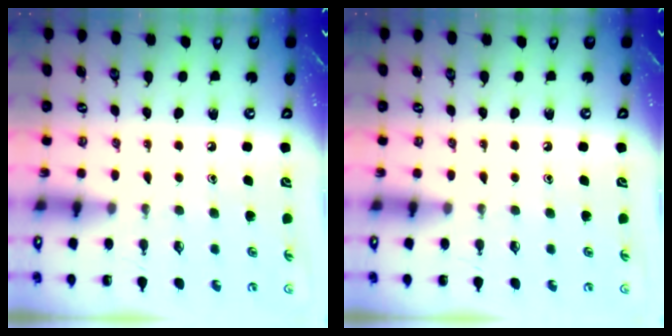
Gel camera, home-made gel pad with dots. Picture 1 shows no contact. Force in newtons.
{"total": 0.0}